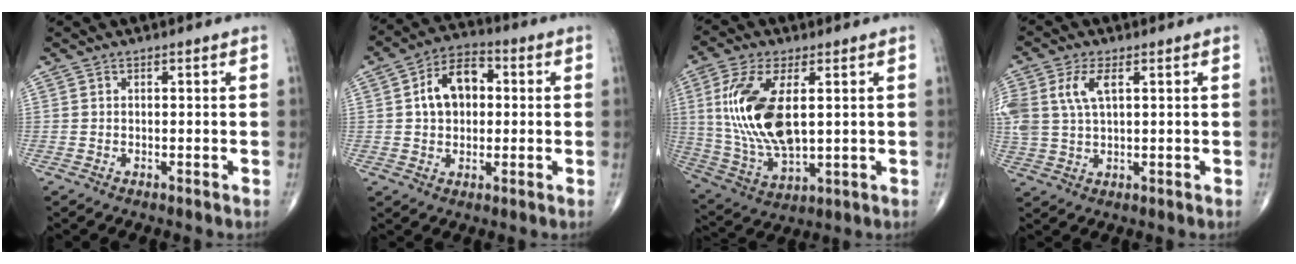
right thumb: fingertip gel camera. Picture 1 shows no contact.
{"total": 9.9, "force": [1.3, 6.7, 7.1], "torque": [-0.103, 0.020, 0.015]}
{"total": 16.5, "force": [2.7, 7.6, 14.4], "torque": [-0.303, -0.013, 0.063]}
{"total": 8.1, "force": [2.7, 4.0, 6.5], "torque": [-0.156, 0.004, 0.057]}